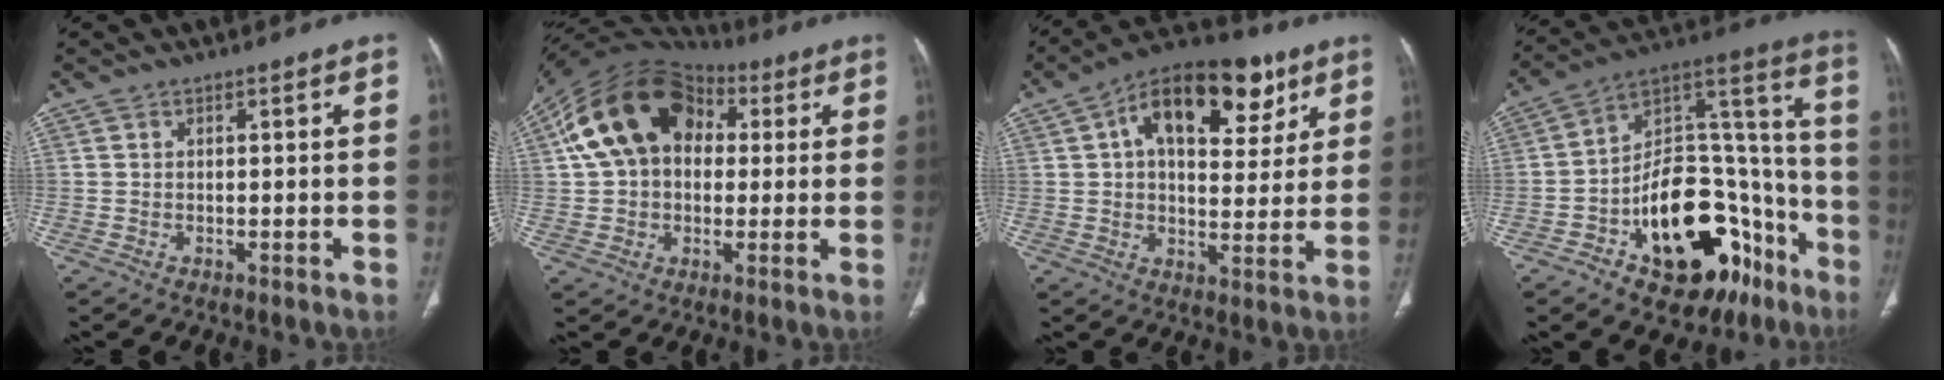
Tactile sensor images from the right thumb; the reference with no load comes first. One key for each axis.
{"total": 19.2, "fx": 4.7, "fy": 13.7, "fz": 12.6, "tx": -0.218, "ty": 0.035, "tz": 0.074}
{"total": 20.2, "fx": 8.5, "fy": 11.0, "fz": 14.6, "tx": -0.181, "ty": 0.007, "tz": 0.127}
{"total": 30.2, "fx": -13.2, "fy": 16.5, "fz": 21.5, "tx": -0.253, "ty": 0.095, "tz": -0.185}